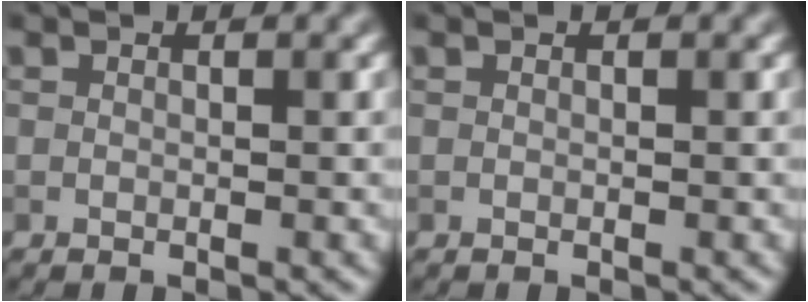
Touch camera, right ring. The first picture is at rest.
{"total": 0.0}